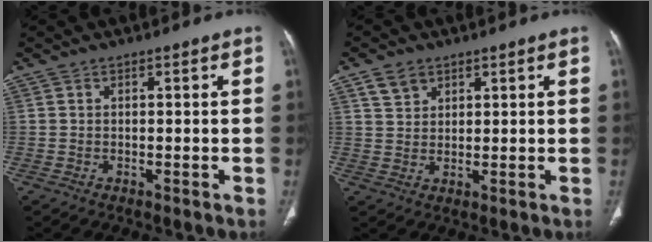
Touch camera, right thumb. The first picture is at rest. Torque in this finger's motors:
{"motor_torque": [-0.08, 0.21, 0.02, -0.04, 0.00]}